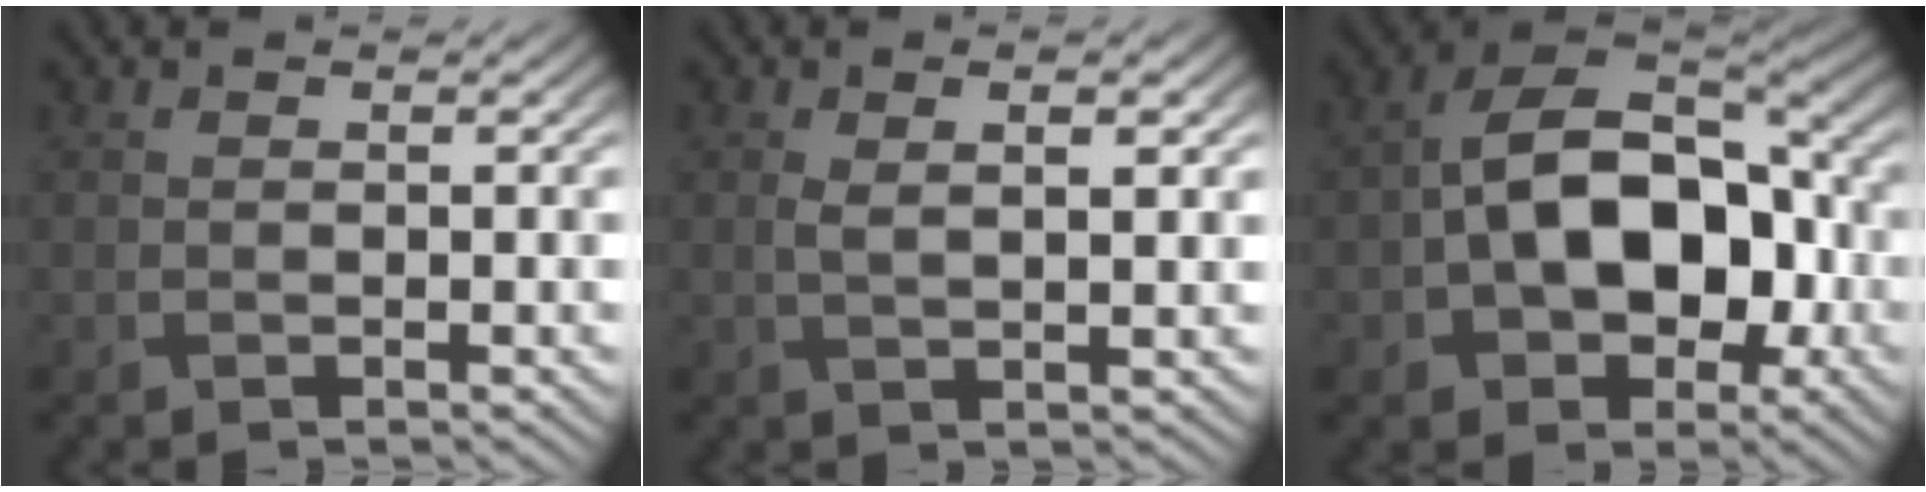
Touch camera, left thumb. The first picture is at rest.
{"total": 3.2, "force": [1.1, 0.8, 3.0], "torque": [-0.056, 0.002, 0.023]}
{"total": 13.6, "force": [-1.3, 8.9, 10.2], "torque": [-0.185, 0.007, -0.025]}